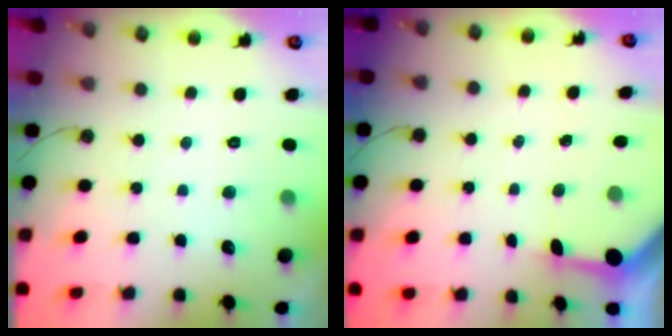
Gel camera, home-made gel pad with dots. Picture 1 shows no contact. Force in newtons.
{"total": 3.3, "press": 3.3, "slide": 0.3}